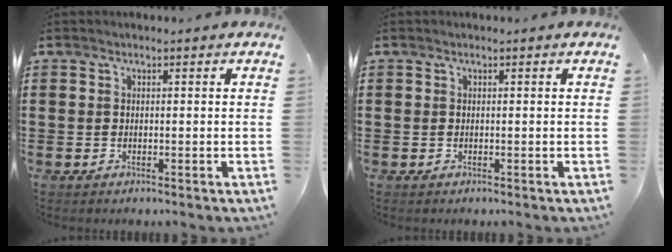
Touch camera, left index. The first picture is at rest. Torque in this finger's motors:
{"motor_torque": [0.00, 0.00, 0.00, 0.01]}